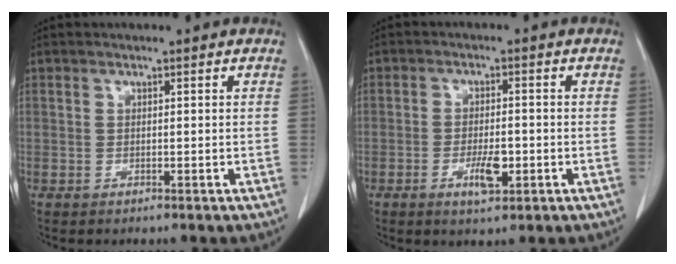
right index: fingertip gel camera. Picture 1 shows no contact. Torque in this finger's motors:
{"motor_torque": [0.13, 0.02, 0.10, 0.07]}